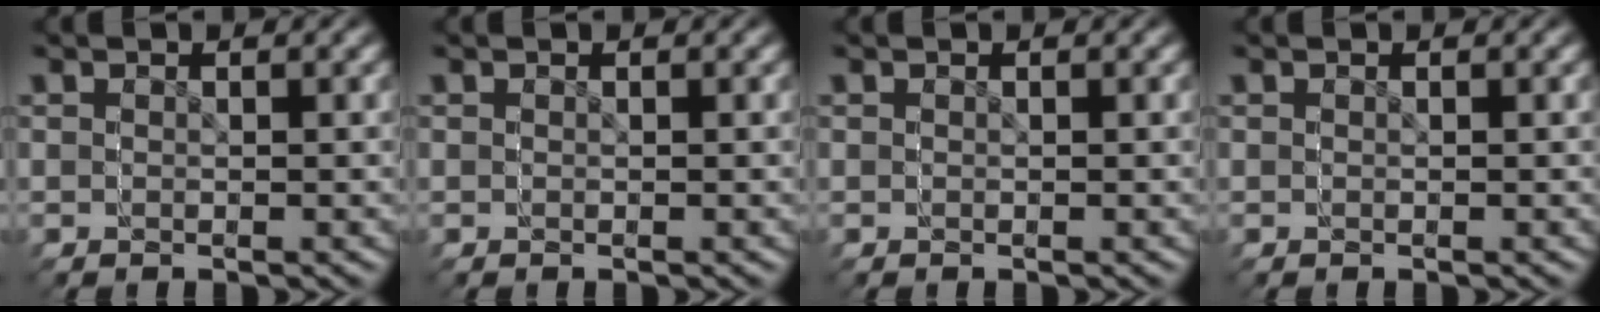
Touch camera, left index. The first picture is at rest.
{"total": 0.0}
{"total": 0.0}
{"total": 0.0}